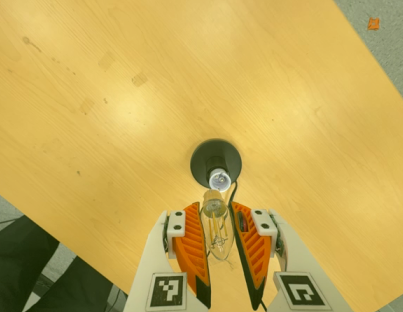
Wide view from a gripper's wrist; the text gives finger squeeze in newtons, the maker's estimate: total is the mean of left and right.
{"total": 11.9, "left": 12.6, "right": 11.1}